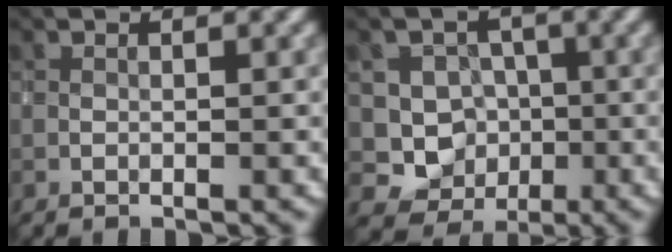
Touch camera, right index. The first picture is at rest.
{"total": 5.2, "force": [-0.5, 5.0, 1.5], "torque": [0.005, 0.002, -0.033]}